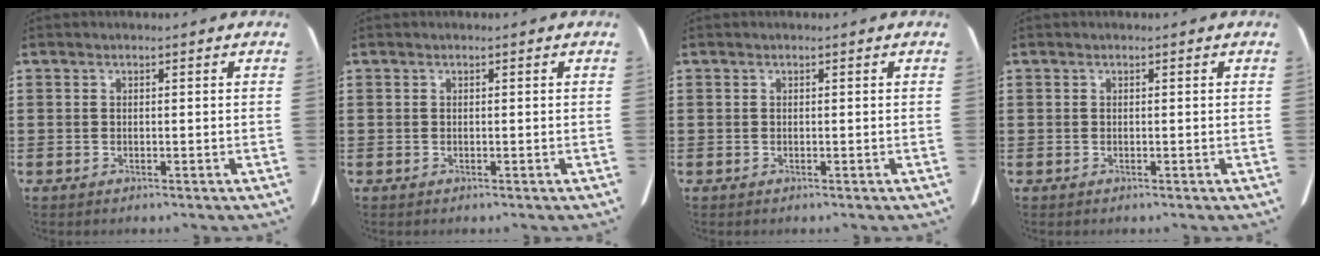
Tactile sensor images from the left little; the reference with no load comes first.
{"total": 0.0}
{"total": 0.0}
{"total": 0.0}